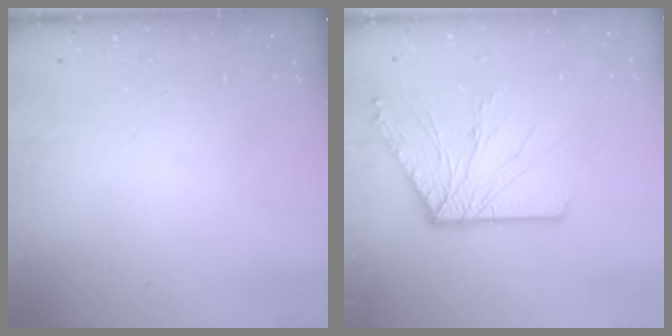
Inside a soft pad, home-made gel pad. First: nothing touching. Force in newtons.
{"total": 12.4, "press": 12.4, "slide": 0.5}